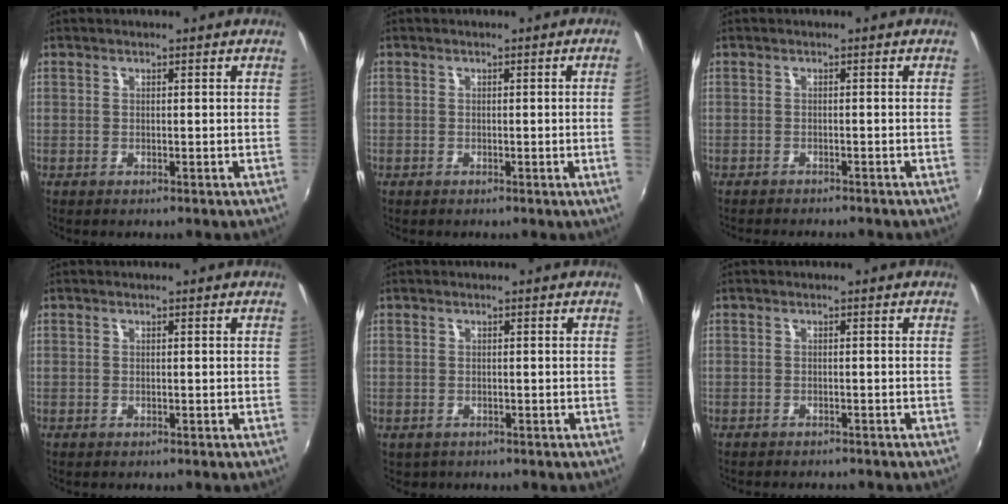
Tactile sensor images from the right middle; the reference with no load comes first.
{"total": 1.9, "force": [-0.1, -1.1, 1.5], "torque": [-0.018, -0.013, 0.000]}
{"total": 3.8, "force": [-3.6, 0.7, 1.2], "torque": [-0.033, -0.017, -0.056]}
{"total": 0.0}
{"total": 0.9, "force": [-0.4, 0.7, 0.2], "torque": [-0.007, -0.003, -0.003]}
{"total": 3.1, "force": [-2.9, 0.7, 0.9], "torque": [-0.024, -0.013, -0.044]}